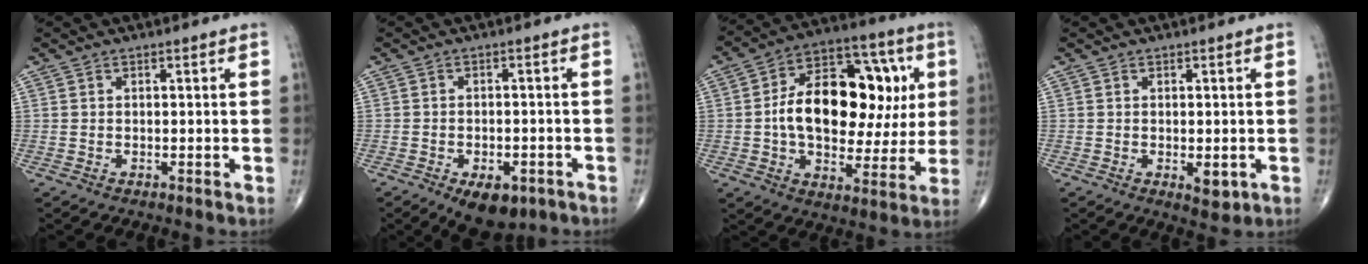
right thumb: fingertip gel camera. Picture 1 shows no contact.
{"total": 8.3, "force": [-4.6, 4.5, 5.3], "torque": [-0.058, 0.012, -0.058]}
{"total": 23.4, "force": [2.5, 14.1, 18.5], "torque": [-0.255, 0.026, 0.039]}
{"total": 3.3, "force": [-0.8, 1.5, 2.8], "torque": [-0.030, -0.007, -0.004]}